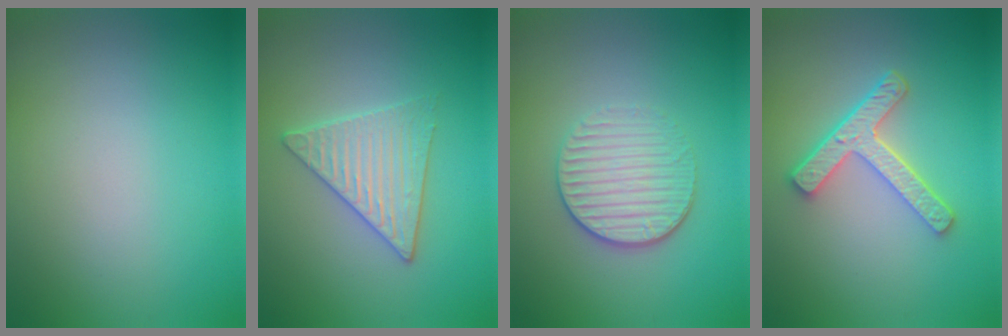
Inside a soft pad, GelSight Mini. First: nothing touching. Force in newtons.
{"total": 3.3, "press": 3.2, "slide": 0.3}
{"total": 3.7, "press": 3.1, "slide": 2.0}
{"total": 4.4, "press": 3.4, "slide": 2.8}